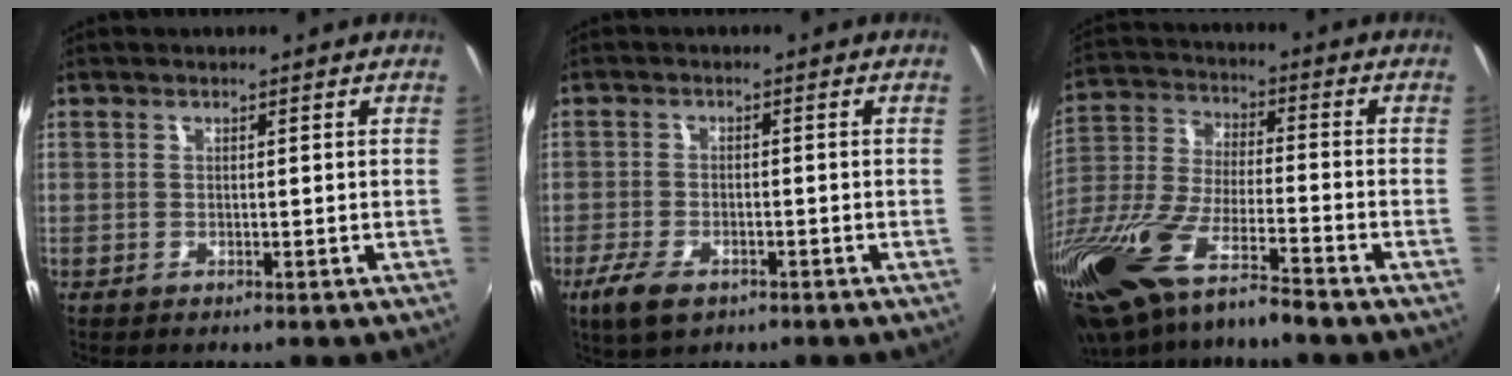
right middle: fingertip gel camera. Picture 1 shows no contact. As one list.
[{"total": 6.3, "force": [-3.8, 3.0, 3.9], "torque": [-0.100, -0.015, -0.069]}, {"total": 22.0, "force": [-15.4, 4.9, 14.9], "torque": [-0.316, -0.050, -0.288]}]